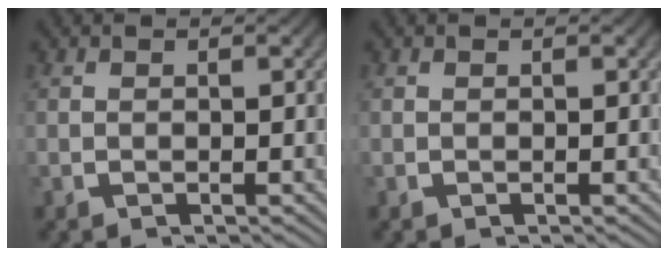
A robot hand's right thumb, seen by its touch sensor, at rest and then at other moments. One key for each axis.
{"total": 0.0}